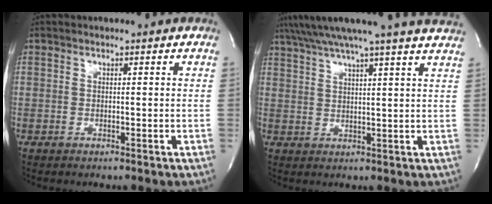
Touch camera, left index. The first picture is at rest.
{"total": 18.1, "force": [15.9, -1.2, 8.7], "torque": [-0.155, -0.001, 0.208]}